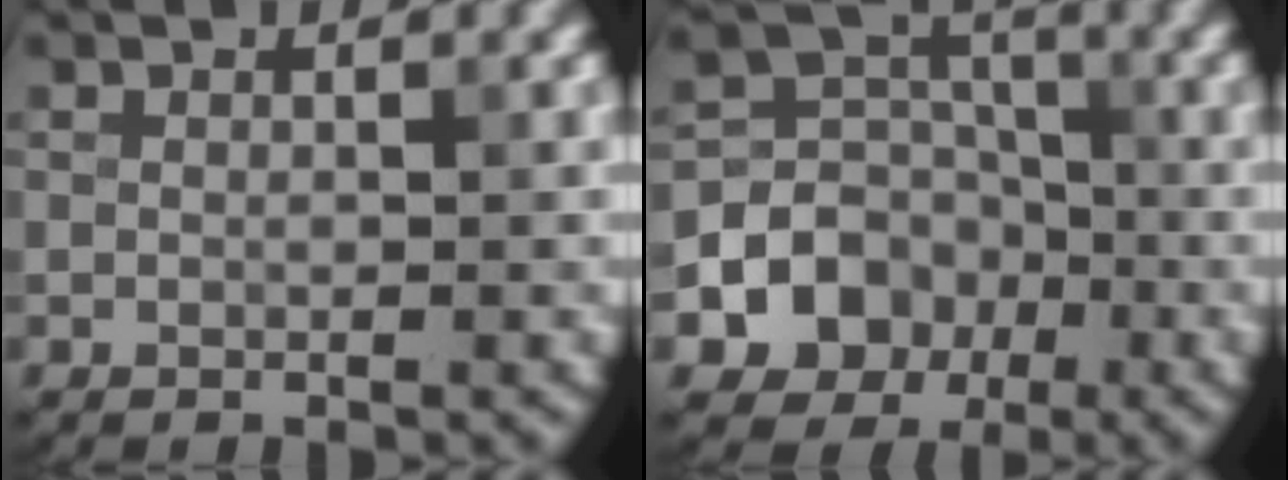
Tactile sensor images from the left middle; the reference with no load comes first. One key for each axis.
{"total": 7.0, "fx": -2.7, "fy": 6.0, "fz": 2.3, "tx": -0.018, "ty": 0.004, "tz": -0.076}